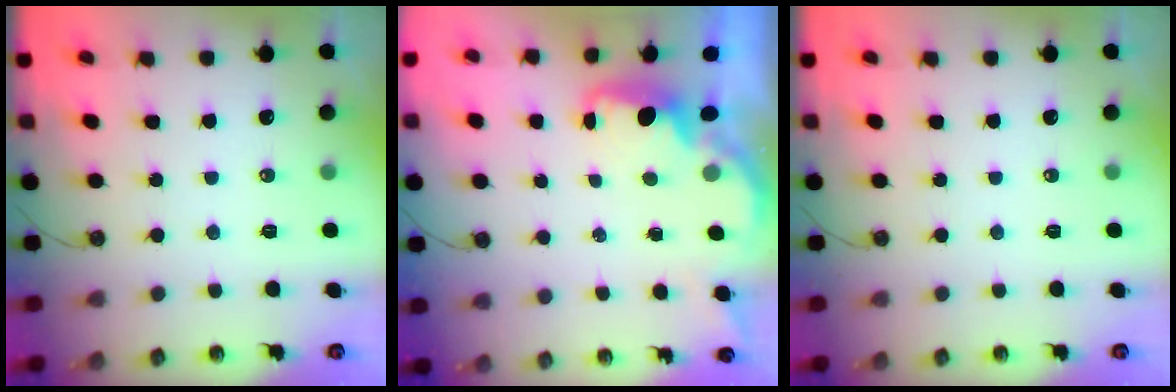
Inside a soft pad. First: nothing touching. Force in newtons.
{"total": 1.6, "press": 1.4, "slide": 0.7}
{"total": 0.0}